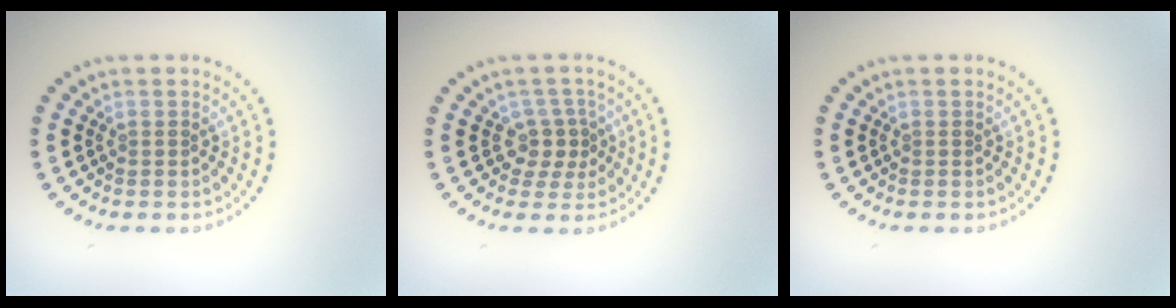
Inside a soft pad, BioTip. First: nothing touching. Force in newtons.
{"total": 2.4, "press": 1.8, "slide": 1.5}
{"total": 0.0}